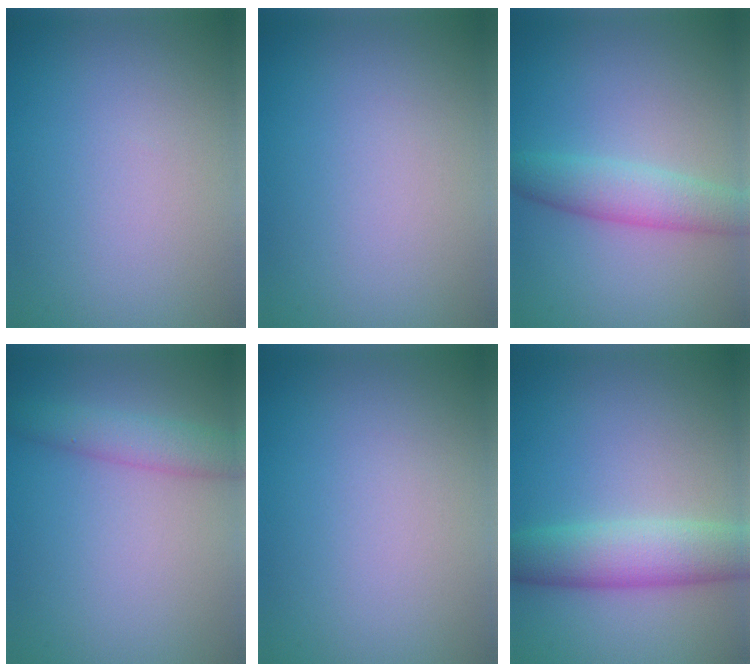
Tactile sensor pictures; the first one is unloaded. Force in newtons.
{"total": 0.0}
{"total": 3.5, "press": 3.5, "slide": 0.0}
{"total": 2.9, "press": 2.9, "slide": 0.1}
{"total": 0.0}
{"total": 5.4, "press": 5.4, "slide": 0.2}